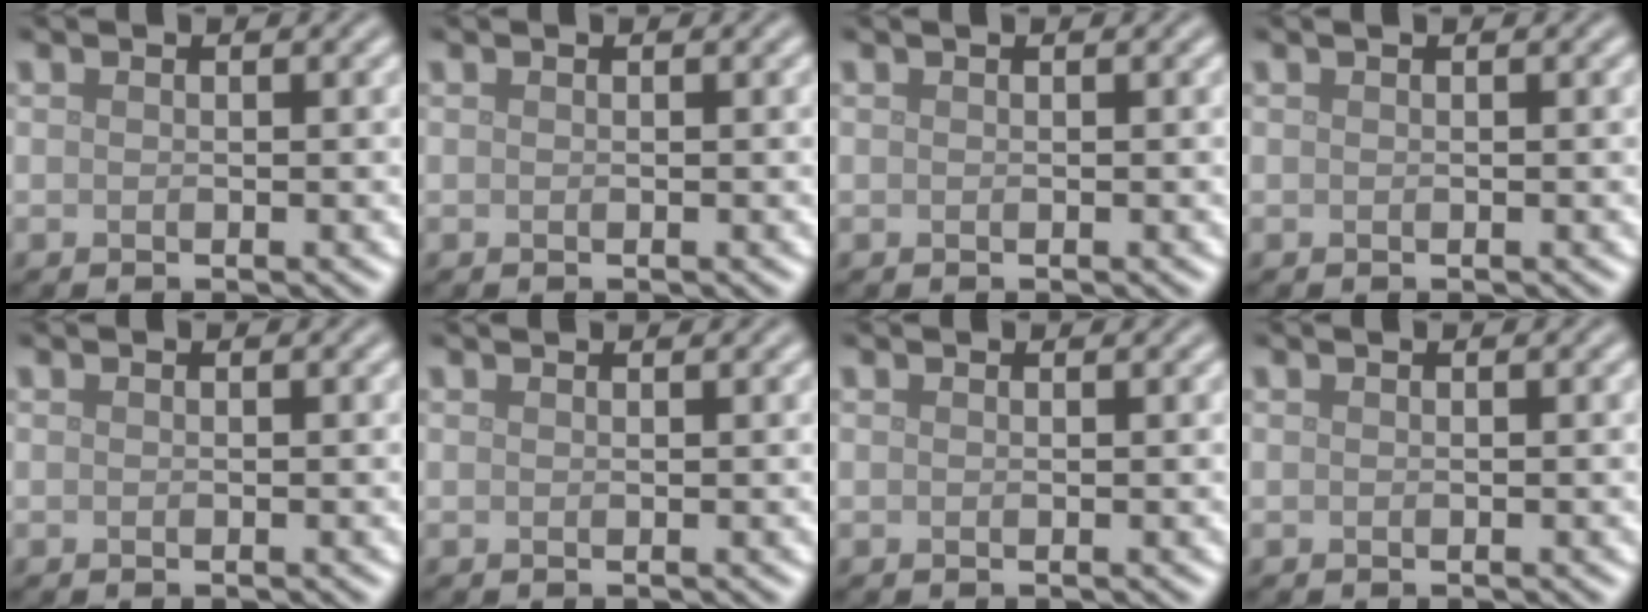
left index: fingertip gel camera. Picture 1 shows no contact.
{"total": 0.0}
{"total": 0.0}
{"total": 0.0}
{"total": 0.0}
{"total": 0.9, "force": [0.9, 0.1, 0.3], "torque": [-0.007, -0.003, 0.006]}
{"total": 0.6, "force": [0.6, 0.0, 0.1], "torque": [-0.004, -0.003, 0.006]}
{"total": 0.0}